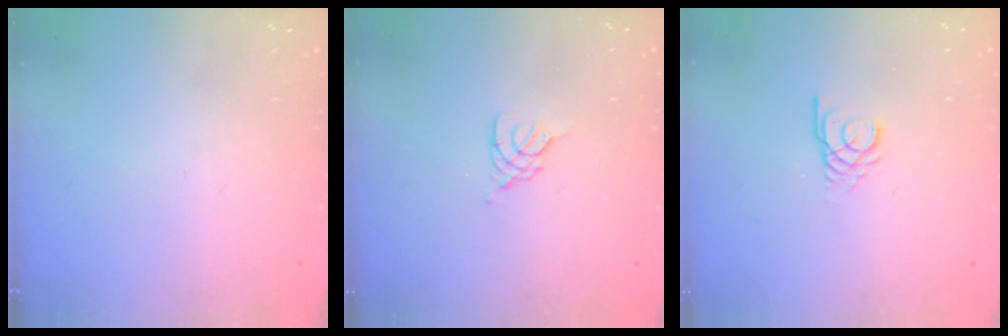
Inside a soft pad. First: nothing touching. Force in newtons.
{"total": 2.3, "press": 2.3, "slide": 0.5}
{"total": 3.0, "press": 3.0, "slide": 0.4}